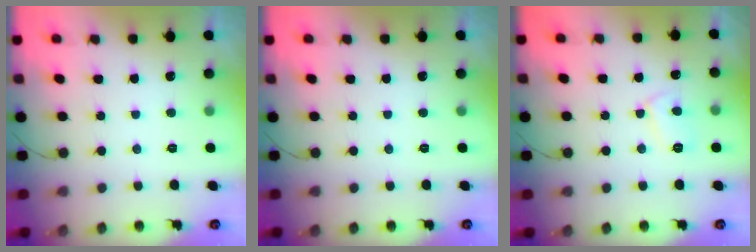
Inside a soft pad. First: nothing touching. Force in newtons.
{"total": 0.0}
{"total": 5.6, "press": 5.6, "slide": 0.5}